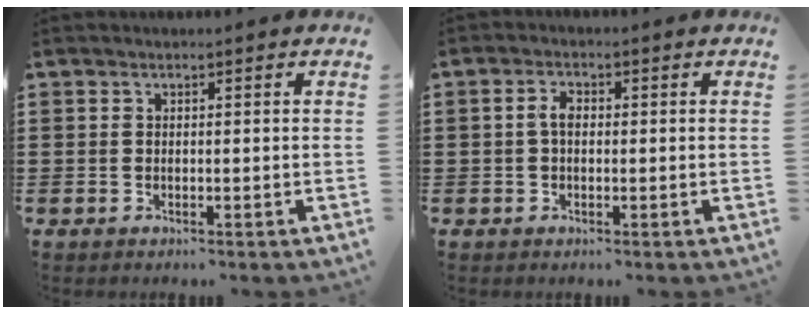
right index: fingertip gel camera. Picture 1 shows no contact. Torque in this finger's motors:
{"motor_torque": [0.48, -0.40, 0.14, 0.07]}